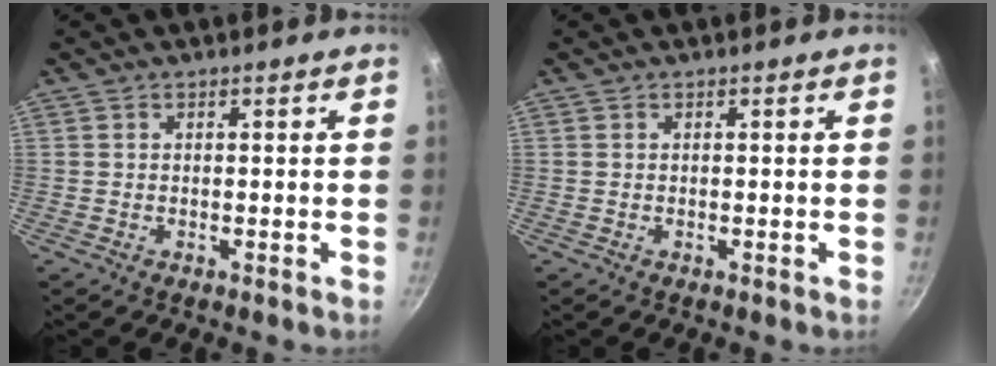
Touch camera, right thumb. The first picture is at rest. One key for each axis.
{"total": 0.0}